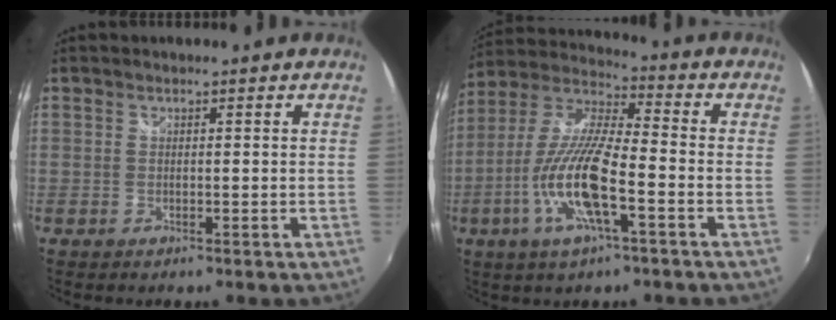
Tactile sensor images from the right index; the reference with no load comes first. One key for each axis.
{"total": 15.3, "fx": -5.6, "fy": 3.1, "fz": 13.9, "tx": -0.286, "ty": -0.011, "tz": -0.113}